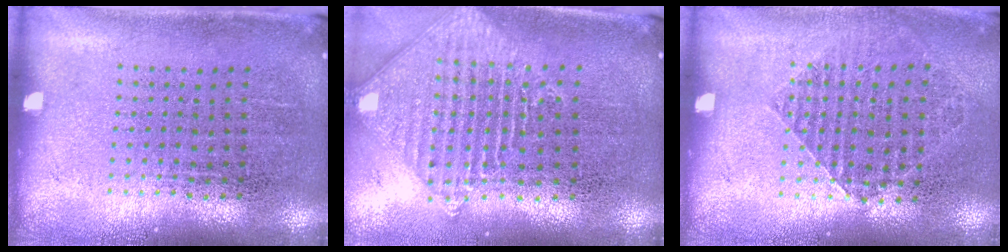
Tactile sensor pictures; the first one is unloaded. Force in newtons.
{"total": 1.6, "press": 1.4, "slide": 0.8}
{"total": 0.9, "press": 0.9, "slide": 0.1}